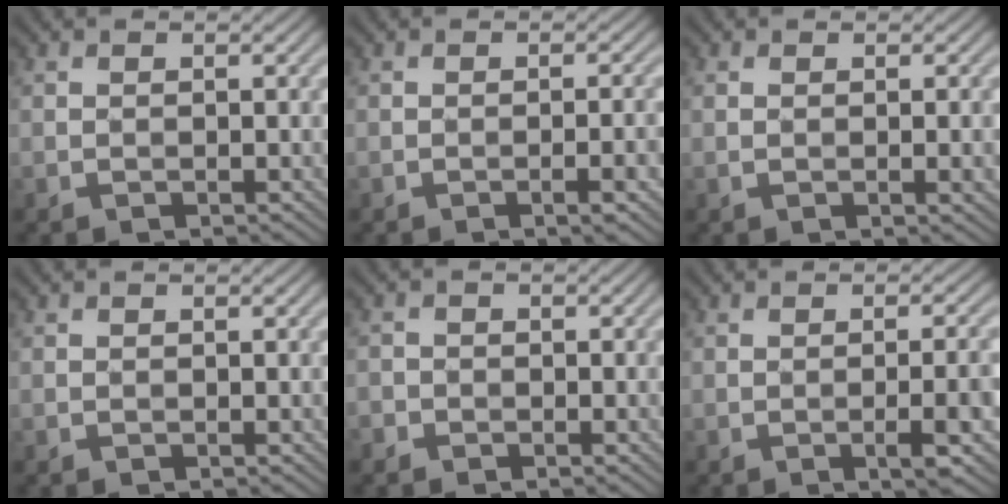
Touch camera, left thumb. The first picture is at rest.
{"total": 2.4, "force": [-1.2, 0.1, 2.1], "torque": [-0.033, 0.005, -0.018]}
{"total": 1.7, "force": [-0.1, 0.1, 1.7], "torque": [-0.036, 0.000, 0.000]}
{"total": 0.0}
{"total": 1.7, "force": [-1.0, 1.4, 0.4], "torque": [-0.002, 0.001, -0.019]}
{"total": 5.0, "force": [-1.7, 0.6, 4.7], "torque": [-0.073, 0.004, -0.022]}